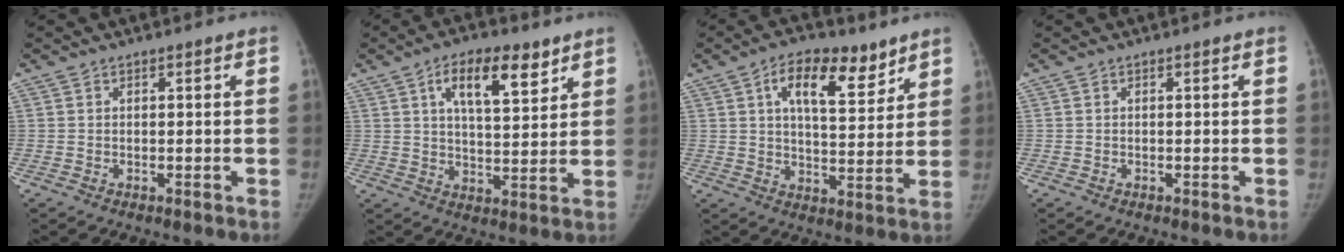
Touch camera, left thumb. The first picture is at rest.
{"total": 11.4, "force": [6.0, 4.7, 8.4], "torque": [-0.116, -0.026, 0.098]}
{"total": 12.3, "force": [6.7, 5.8, 8.5], "torque": [-0.108, -0.027, 0.109]}
{"total": 0.0}